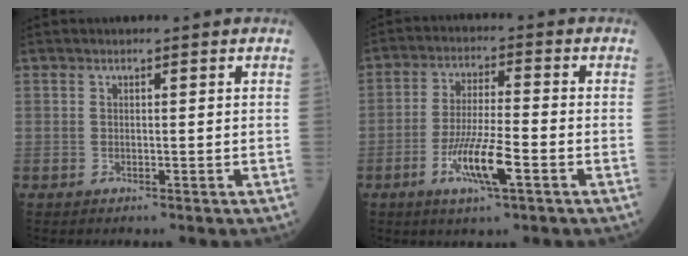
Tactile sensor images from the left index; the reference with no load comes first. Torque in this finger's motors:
{"motor_torque": [0.24, 0.19, 0.25, 0.08]}